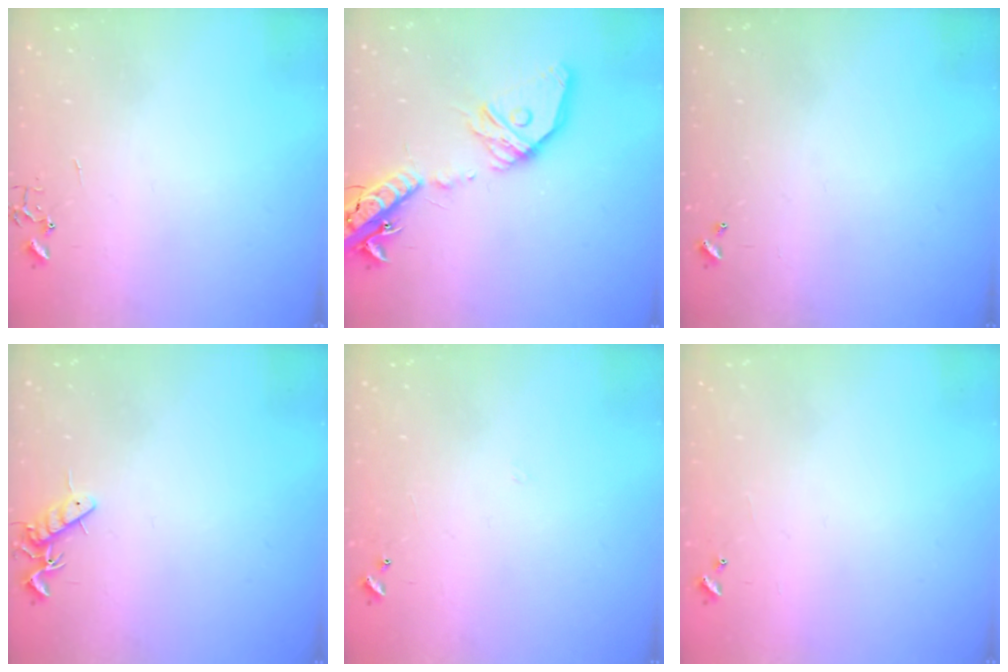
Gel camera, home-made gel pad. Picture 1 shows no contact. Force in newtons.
{"total": 23.1, "press": 22.8, "slide": 3.6}
{"total": 0.0}
{"total": 7.6, "press": 7.5, "slide": 0.8}
{"total": 3.8, "press": 3.8, "slide": 0.5}
{"total": 3.7, "press": 3.6, "slide": 0.4}